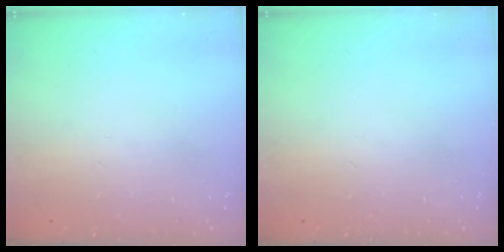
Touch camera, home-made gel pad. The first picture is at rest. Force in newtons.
{"total": 0.0}